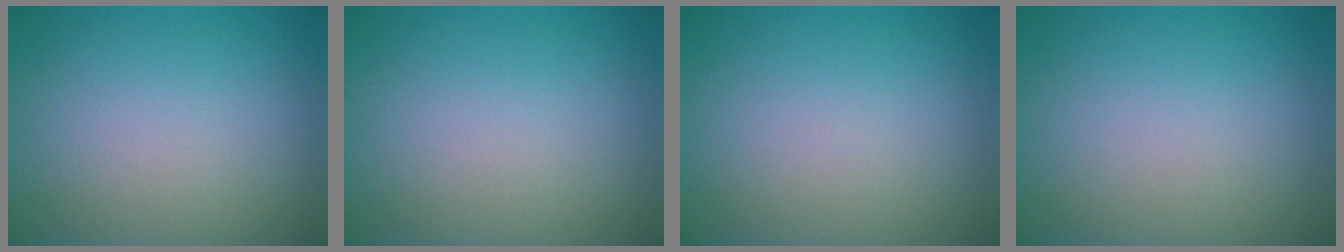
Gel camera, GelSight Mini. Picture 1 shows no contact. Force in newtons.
{"total": 0.0}
{"total": 0.0}
{"total": 0.0}